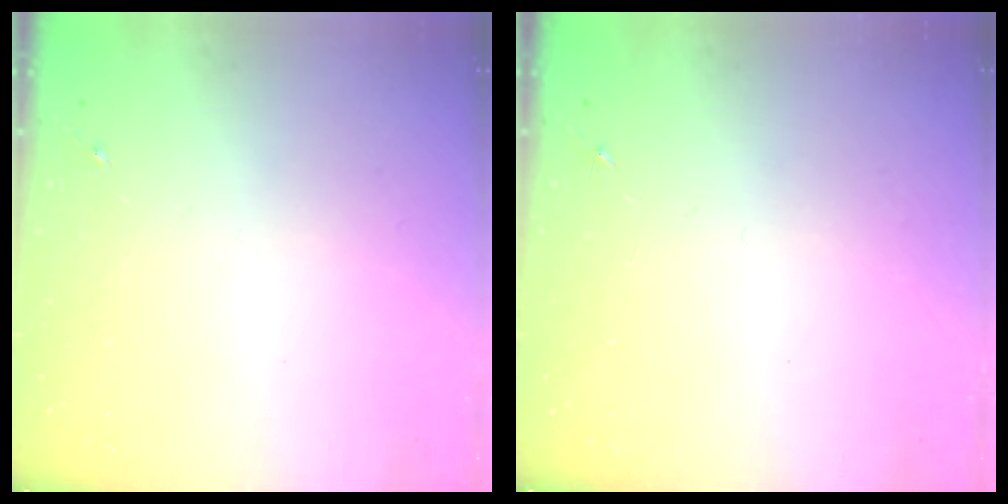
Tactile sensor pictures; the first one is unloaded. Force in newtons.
{"total": 0.0}